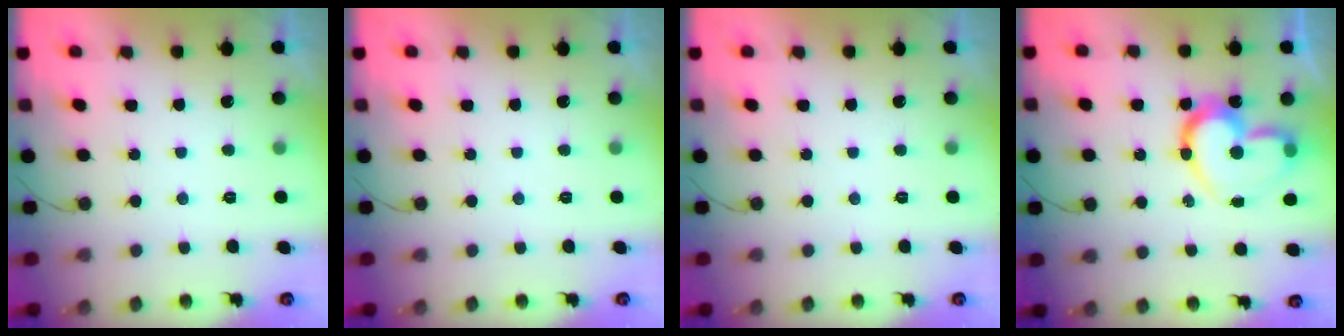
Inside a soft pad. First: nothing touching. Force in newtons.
{"total": 0.0}
{"total": 0.0}
{"total": 17.3, "press": 17.3, "slide": 1.3}